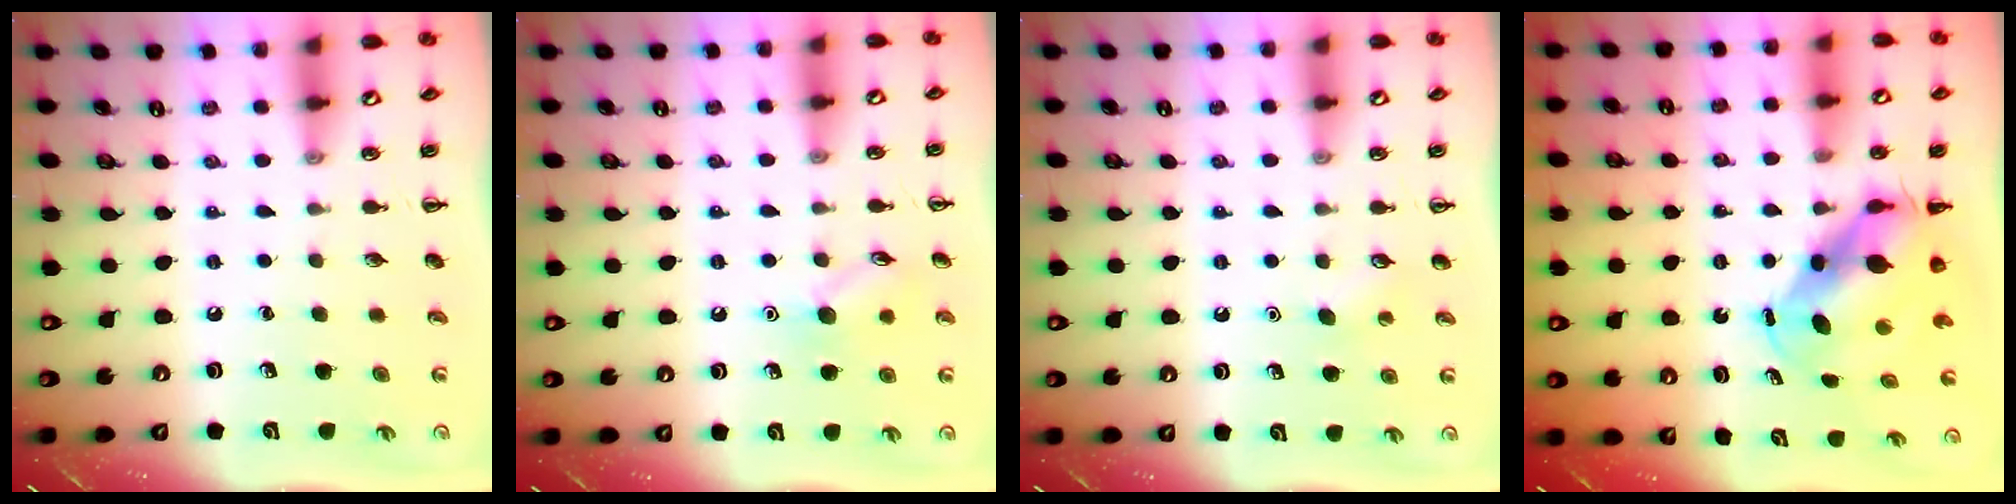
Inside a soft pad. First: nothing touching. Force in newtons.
{"total": 8.3, "press": 8.3, "slide": 1.1}
{"total": 2.8, "press": 2.7, "slide": 0.7}
{"total": 7.3, "press": 7.1, "slide": 2.0}